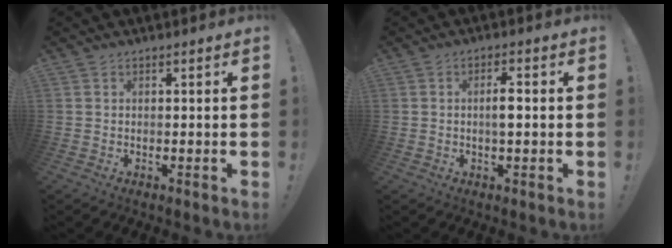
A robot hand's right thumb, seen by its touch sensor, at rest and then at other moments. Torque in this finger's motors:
{"motor_torque": [2.04, 2.97, 1.78, 0.23, 1.05]}